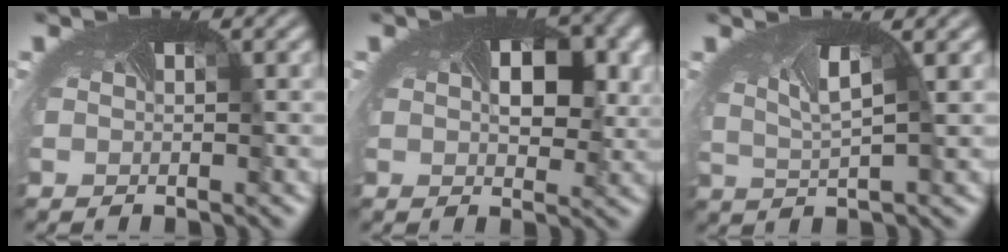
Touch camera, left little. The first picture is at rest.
{"total": 4.6, "force": [1.0, 2.7, 3.6], "torque": [-0.062, 0.001, 0.015]}
{"total": 4.7, "force": [1.8, 2.3, 3.7], "torque": [-0.087, 0.015, 0.034]}